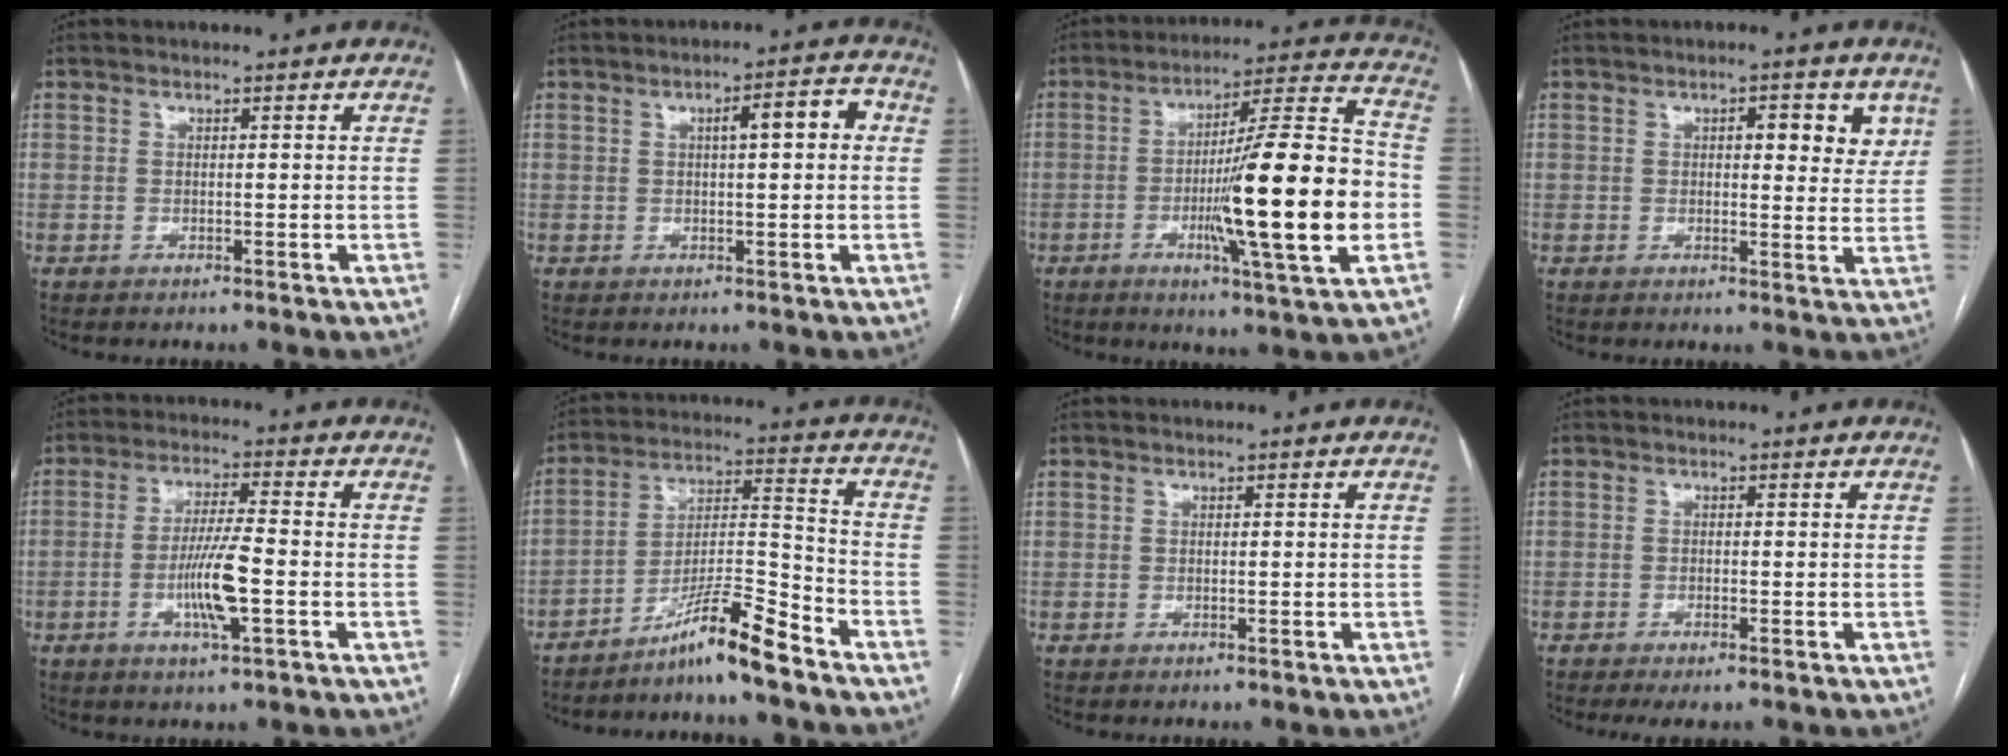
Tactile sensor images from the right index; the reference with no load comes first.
{"total": 5.4, "force": [1.0, 1.1, 5.1], "torque": [-0.075, 0.022, 0.013]}
{"total": 20.6, "force": [-4.0, 0.4, 20.2], "torque": [-0.307, -0.004, -0.064]}
{"total": 6.0, "force": [2.5, 2.4, 4.9], "torque": [-0.050, 0.003, 0.027]}
{"total": 7.8, "force": [-2.2, 0.4, 7.5], "torque": [-0.144, -0.005, -0.043]}
{"total": 10.3, "force": [-8.2, -0.6, 6.2], "torque": [-0.109, 0.003, -0.145]}
{"total": 0.0}
{"total": 2.6, "force": [-1.8, 0.5, 1.9], "torque": [-0.029, -0.005, -0.029]}